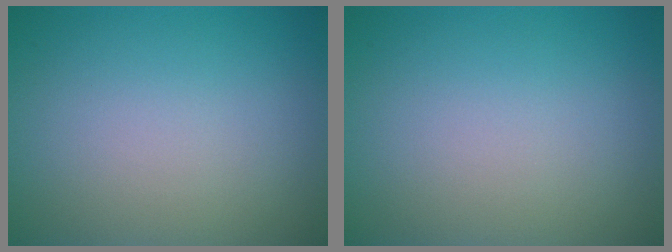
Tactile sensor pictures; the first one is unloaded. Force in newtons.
{"total": 0.0}